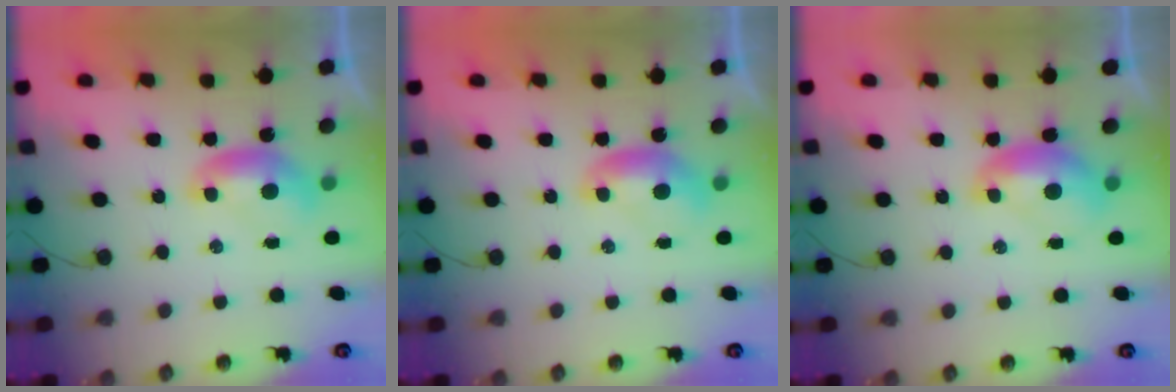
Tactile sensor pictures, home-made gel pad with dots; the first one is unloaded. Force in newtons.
{"total": 0.0}
{"total": 1.6, "press": 1.5, "slide": 0.2}